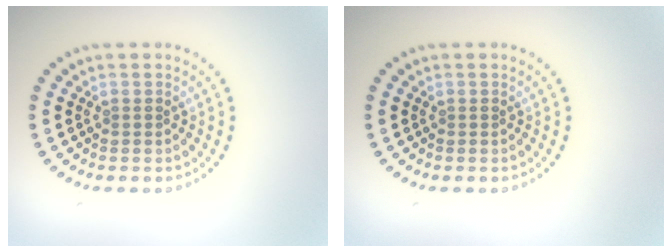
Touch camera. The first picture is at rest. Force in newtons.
{"total": 0.0}